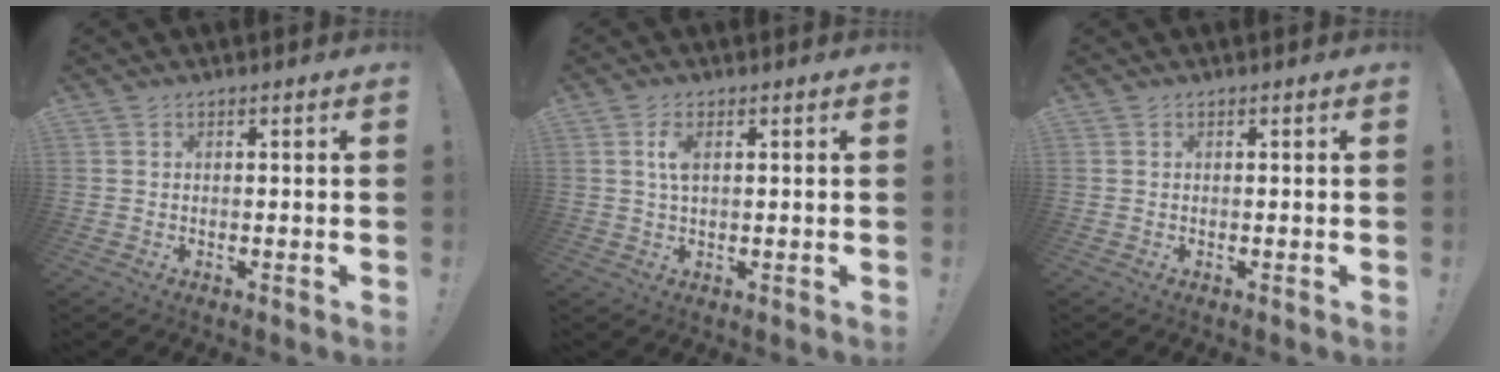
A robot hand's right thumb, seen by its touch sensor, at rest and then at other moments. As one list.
[{"total": 3.9, "force": [1.1, 1.9, 3.2], "torque": [-0.058, 0.002, 0.016]}, {"total": 0.0}]